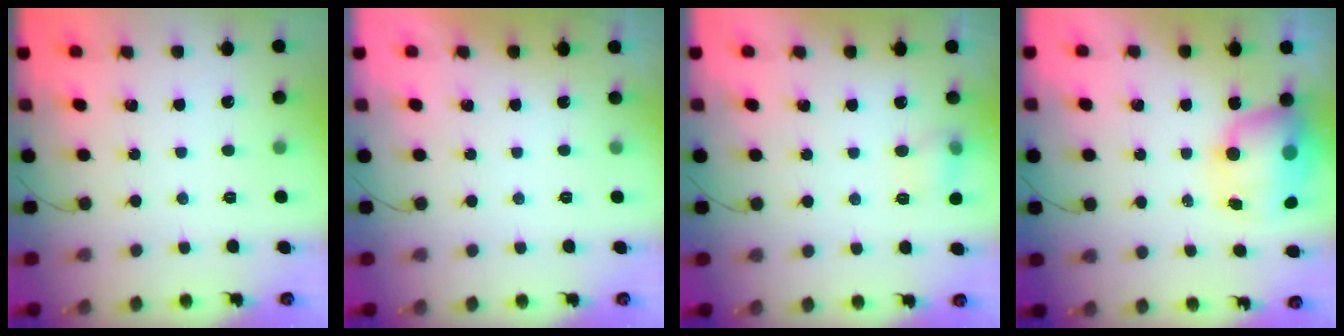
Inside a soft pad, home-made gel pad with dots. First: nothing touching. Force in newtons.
{"total": 0.0}
{"total": 6.1, "press": 5.9, "slide": 1.6}
{"total": 11.2, "press": 10.9, "slide": 2.8}